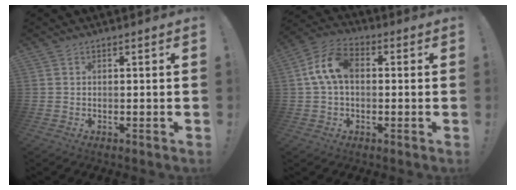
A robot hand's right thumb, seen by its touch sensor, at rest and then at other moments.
{"total": 11.3, "force": [1.1, 7.1, 8.7], "torque": [-0.167, 0.016, 0.024]}